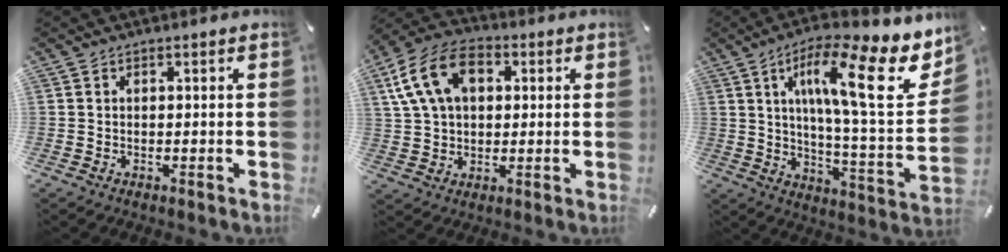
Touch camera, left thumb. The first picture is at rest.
{"total": 14.4, "force": [4.1, 10.3, 9.1], "torque": [-0.185, 0.014, 0.078]}
{"total": 20.1, "force": [9.4, 5.3, 17.0], "torque": [-0.266, -0.049, 0.137]}